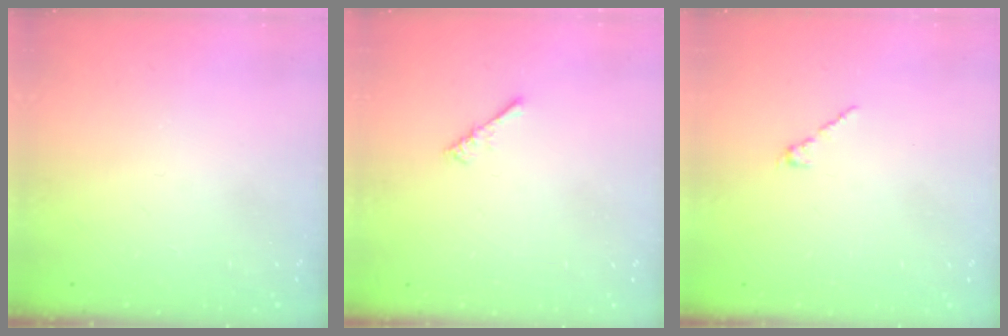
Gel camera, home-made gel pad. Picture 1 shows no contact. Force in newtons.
{"total": 0.0}
{"total": 2.1, "press": 2.0, "slide": 0.7}